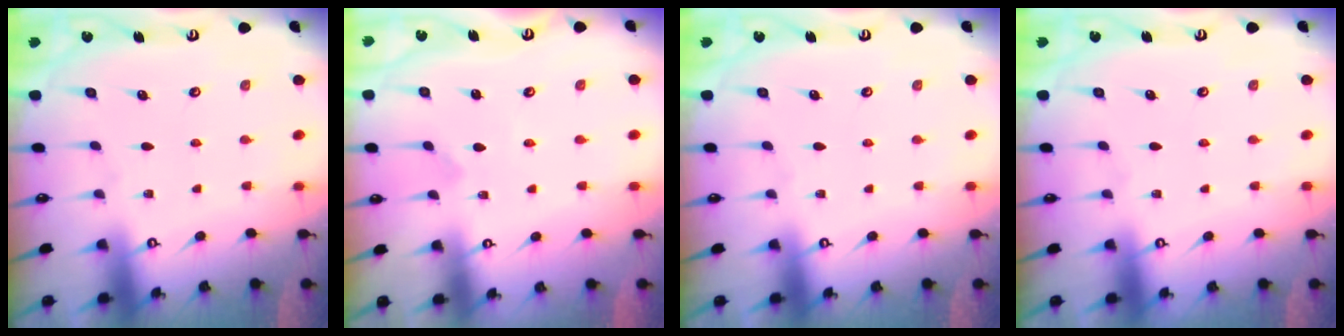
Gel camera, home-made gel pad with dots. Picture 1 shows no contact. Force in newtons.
{"total": 0.7, "press": 0.7, "slide": 0.1}
{"total": 0.0}
{"total": 0.0}